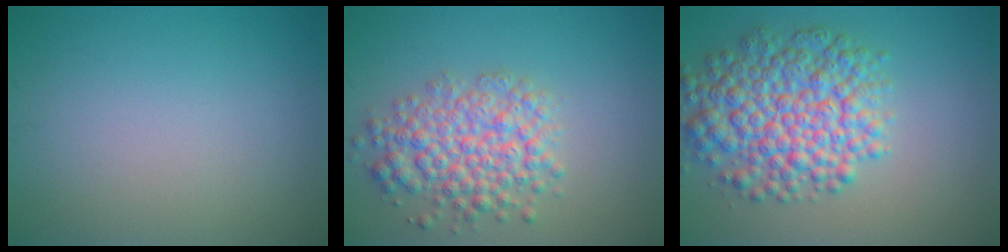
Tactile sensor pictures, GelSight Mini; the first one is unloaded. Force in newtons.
{"total": 5.3, "press": 5.3, "slide": 0.2}
{"total": 8.0, "press": 8.0, "slide": 0.2}